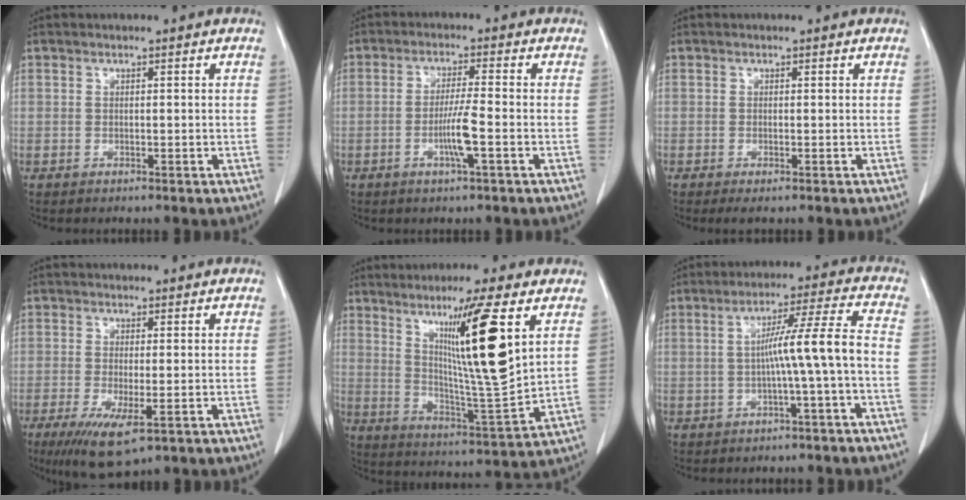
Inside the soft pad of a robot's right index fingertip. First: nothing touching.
{"total": 5.0, "force": [-1.6, -0.3, 4.7], "torque": [-0.088, -0.004, -0.029]}
{"total": 1.3, "force": [-0.8, 0.2, 1.1], "torque": [-0.018, -0.003, -0.011]}
{"total": 7.1, "force": [-3.3, 1.6, 6.1], "torque": [-0.107, -0.020, -0.050]}
{"total": 14.8, "force": [6.0, -0.4, 13.5], "torque": [-0.224, -0.019, 0.105]}
{"total": 7.6, "force": [-1.8, -1.4, 7.2], "torque": [-0.122, 0.022, -0.023]}